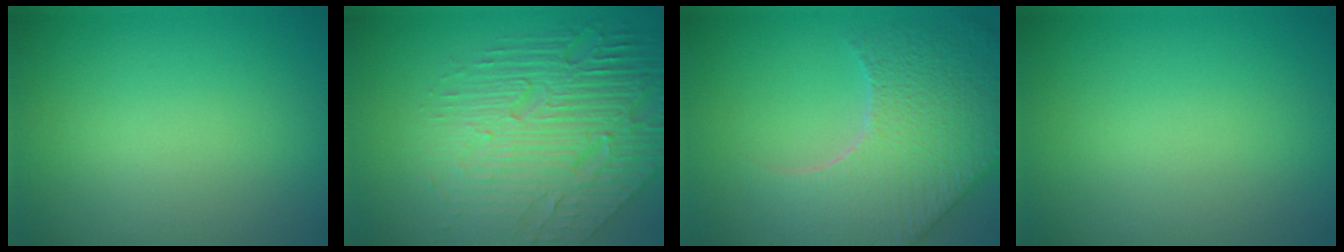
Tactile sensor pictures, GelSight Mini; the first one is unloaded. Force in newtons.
{"total": 7.9, "press": 5.6, "slide": 5.7}
{"total": 8.3, "press": 6.4, "slide": 5.2}
{"total": 0.0}